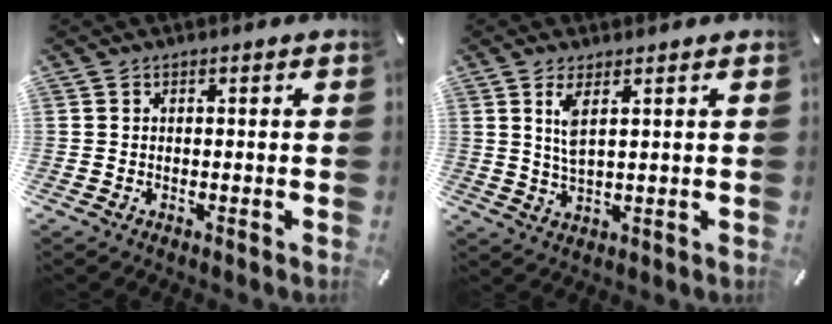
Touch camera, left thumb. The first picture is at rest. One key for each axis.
{"total": 4.8, "fx": 2.2, "fy": 1.5, "fz": 4.0, "tx": -0.080, "ty": -0.002, "tz": 0.037}